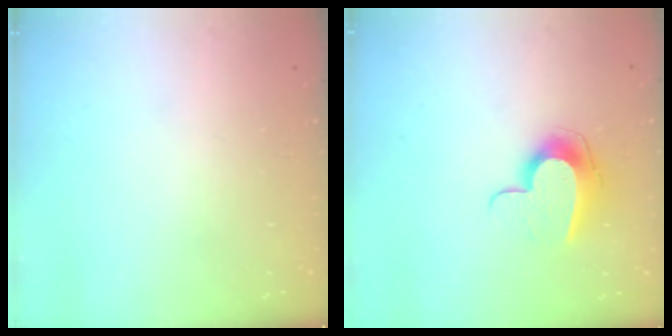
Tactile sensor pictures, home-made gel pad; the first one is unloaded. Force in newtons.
{"total": 9.9, "press": 9.9, "slide": 0.4}